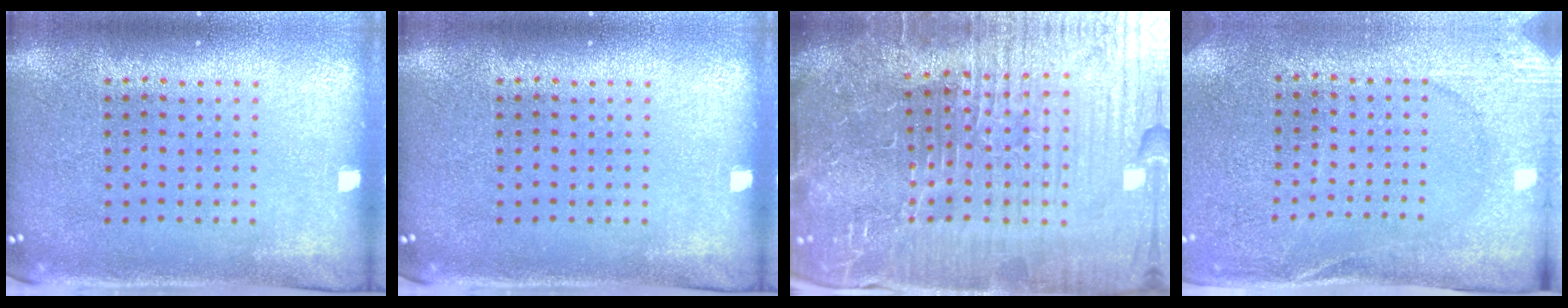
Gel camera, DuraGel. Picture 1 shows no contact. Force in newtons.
{"total": 0.0}
{"total": 7.4, "press": 6.6, "slide": 3.3}
{"total": 2.6, "press": 2.6, "slide": 0.4}